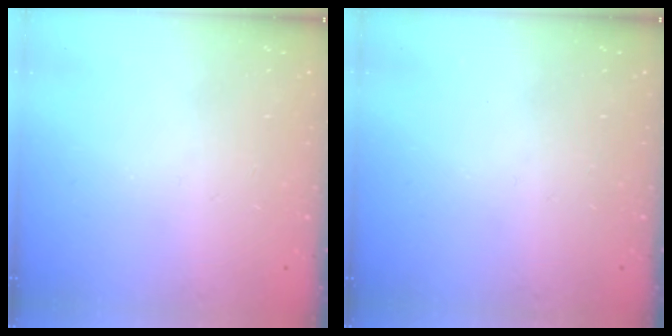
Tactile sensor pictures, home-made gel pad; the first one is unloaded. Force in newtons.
{"total": 0.0}